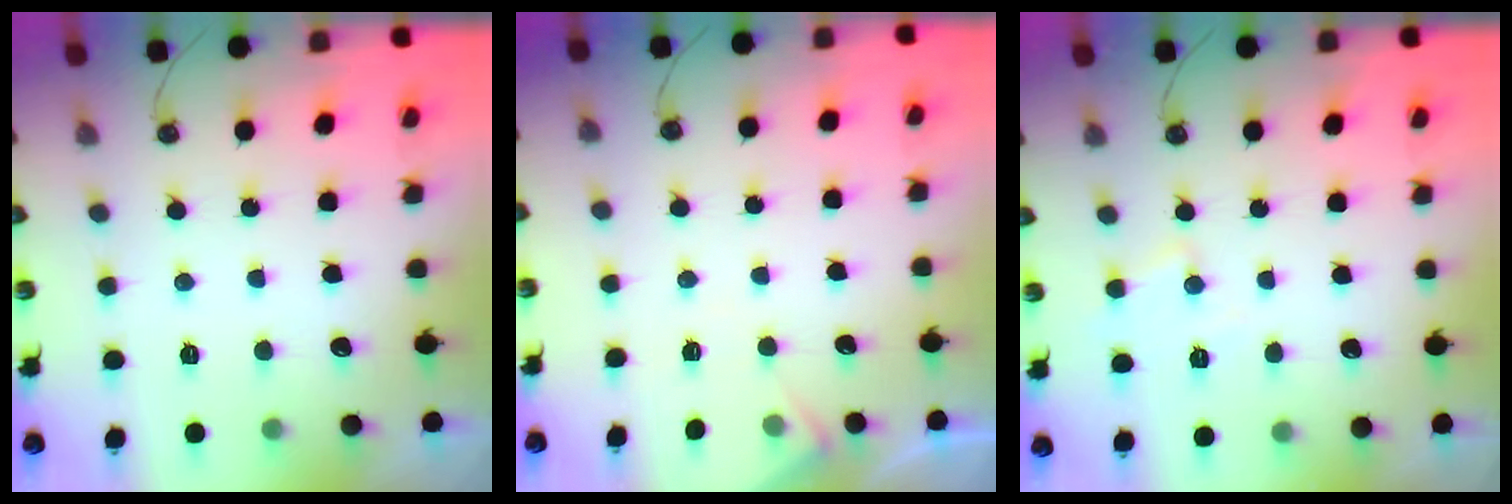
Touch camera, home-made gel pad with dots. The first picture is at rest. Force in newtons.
{"total": 5.0, "press": 4.9, "slide": 0.7}
{"total": 6.5, "press": 6.5, "slide": 0.4}